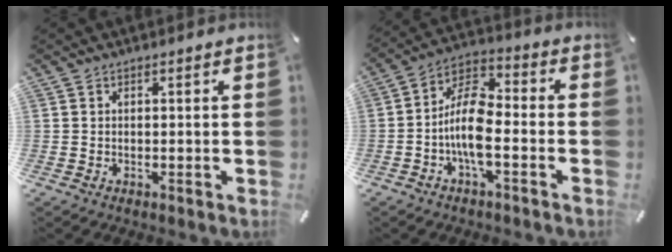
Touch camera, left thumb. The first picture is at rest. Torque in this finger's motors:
{"motor_torque": [-0.39, 0.73, 1.20, 0.21, 0.46]}